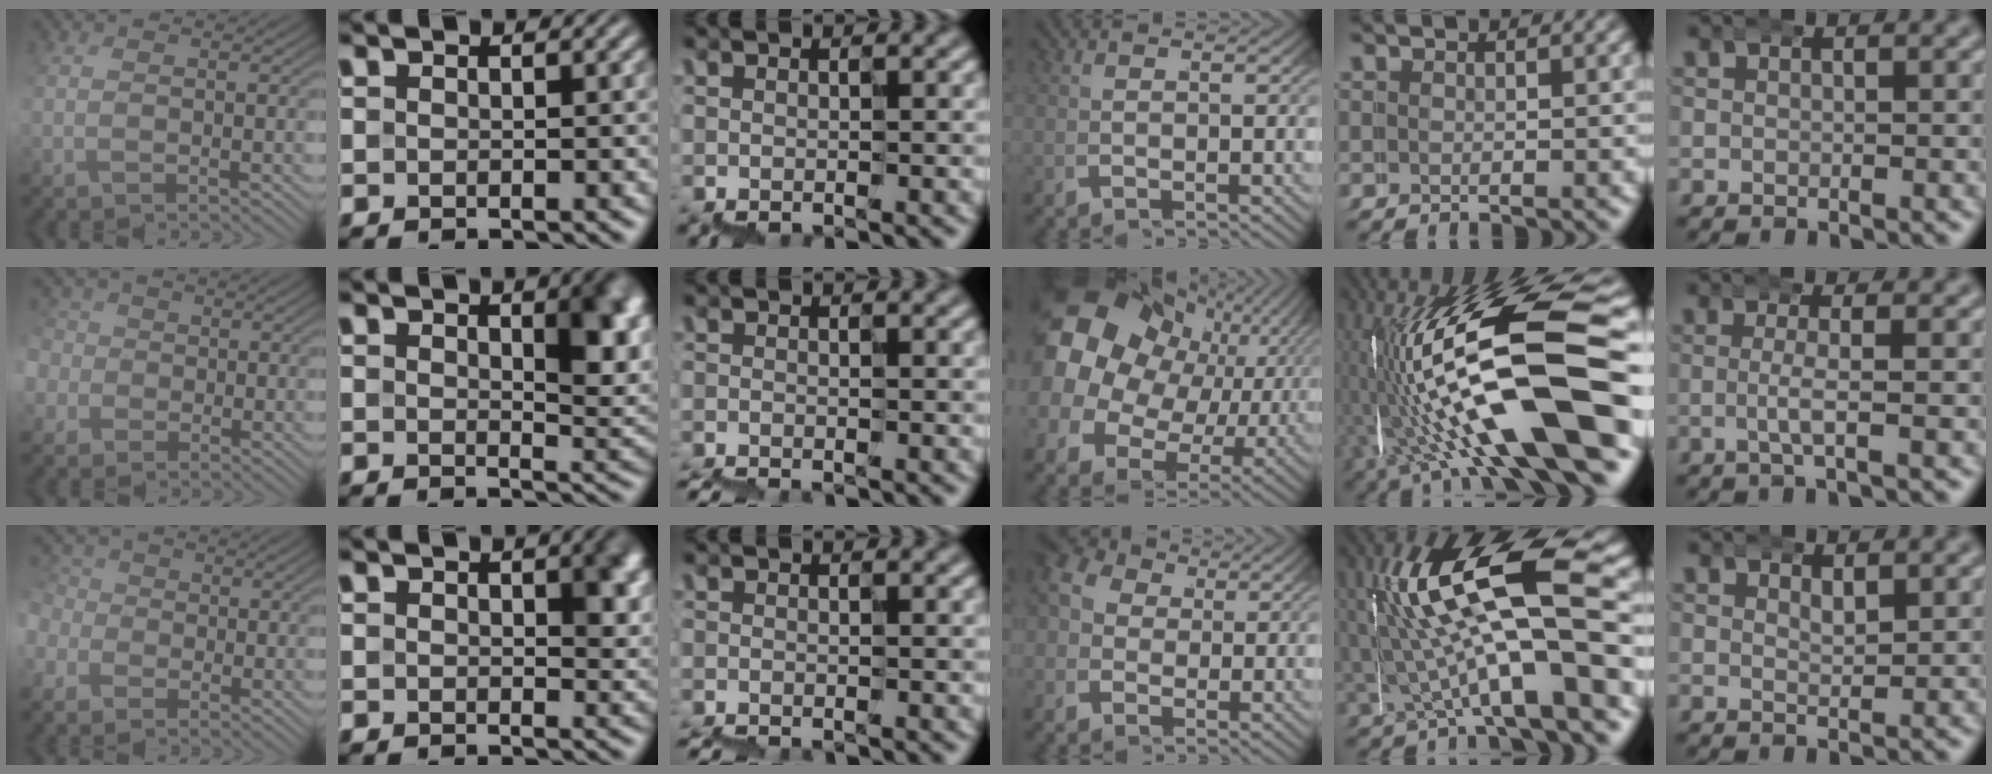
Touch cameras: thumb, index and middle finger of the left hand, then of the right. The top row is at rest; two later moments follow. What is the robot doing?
{"motion": "wrap", "object": "belt"}